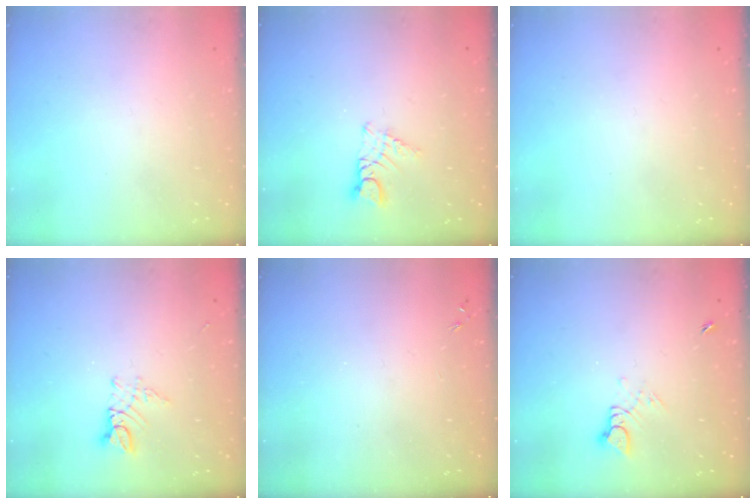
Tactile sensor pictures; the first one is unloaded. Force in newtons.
{"total": 4.3, "press": 4.2, "slide": 0.3}
{"total": 0.0}
{"total": 4.4, "press": 4.4, "slide": 0.3}
{"total": 0.0}
{"total": 3.6, "press": 3.6, "slide": 0.3}